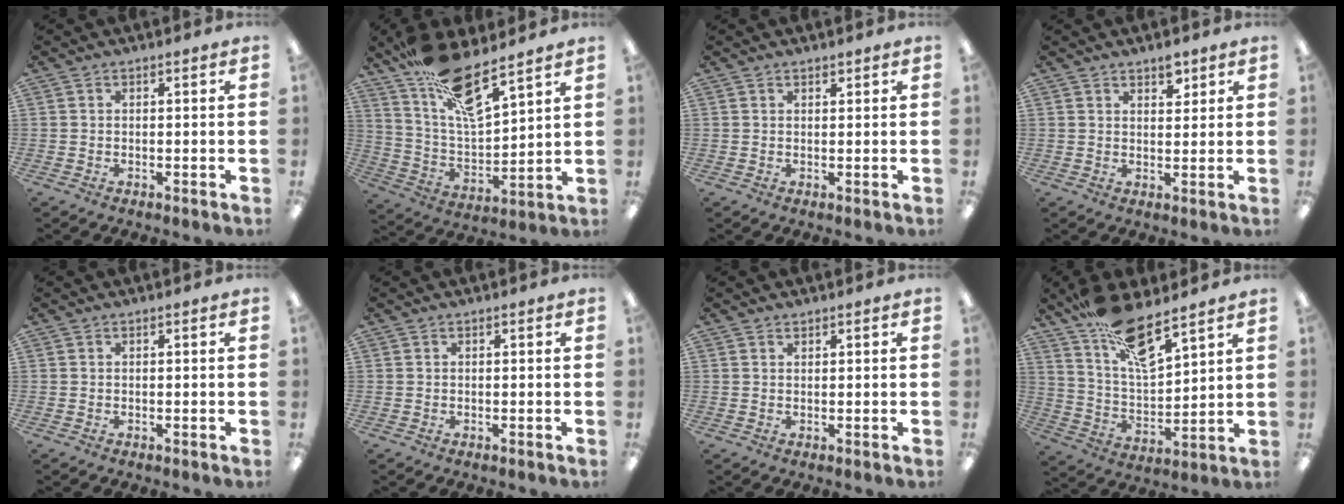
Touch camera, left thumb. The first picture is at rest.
{"total": 16.2, "force": [12.1, 4.4, 9.8], "torque": [-0.188, -0.072, 0.212]}
{"total": 0.9, "force": [0.8, 0.4, 0.1], "torque": [-0.003, -0.001, 0.016]}
{"total": 4.1, "force": [3.1, 2.0, 1.8], "torque": [0.001, -0.021, 0.048]}
{"total": 0.0}
{"total": 0.0}
{"total": 0.8, "force": [0.7, 0.3, 0.0], "torque": [0.000, 0.001, 0.013]}
{"total": 15.8, "force": [11.7, 4.7, 9.5], "torque": [-0.181, -0.065, 0.206]}